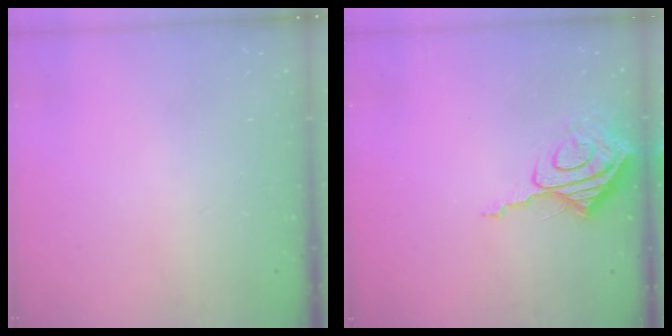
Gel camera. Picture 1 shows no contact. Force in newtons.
{"total": 10.1, "press": 10.0, "slide": 0.9}